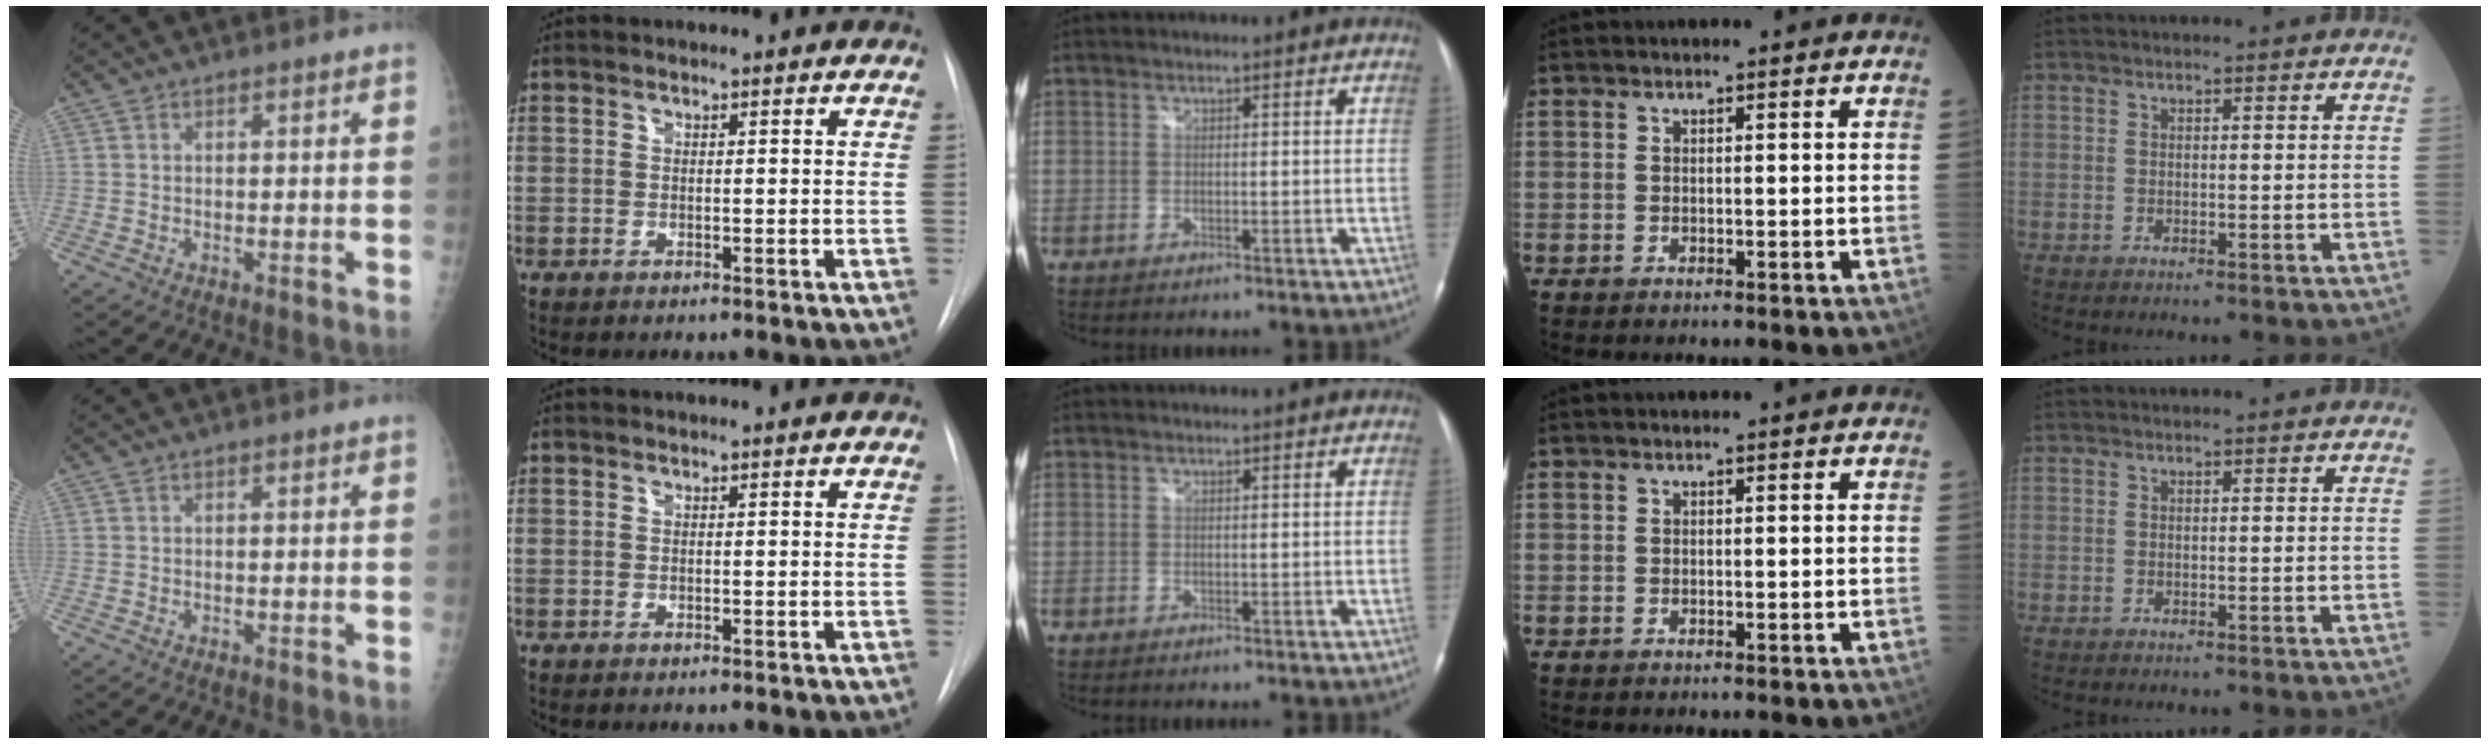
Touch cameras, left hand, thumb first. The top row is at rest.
{}